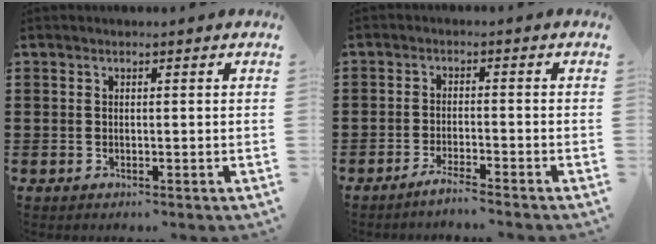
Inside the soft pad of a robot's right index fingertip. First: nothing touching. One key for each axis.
{"total": 2.5, "fx": -2.2, "fy": -0.4, "fz": 1.0, "tx": -0.016, "ty": 0.001, "tz": -0.042}